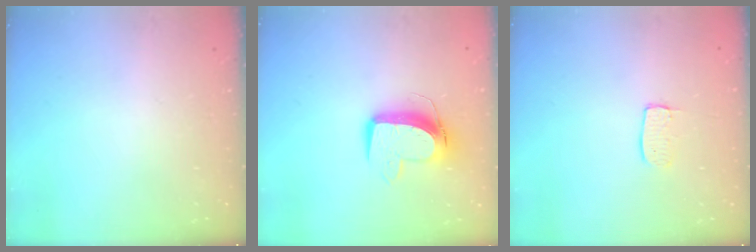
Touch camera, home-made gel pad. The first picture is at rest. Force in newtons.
{"total": 11.1, "press": 11.0, "slide": 1.0}
{"total": 5.8, "press": 5.8, "slide": 0.3}